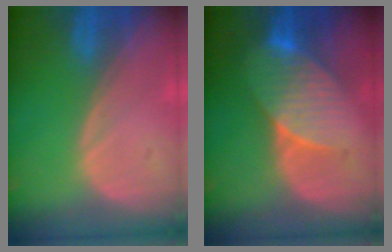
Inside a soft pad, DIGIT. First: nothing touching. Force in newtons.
{"total": 7.9, "press": 7.7, "slide": 1.8}